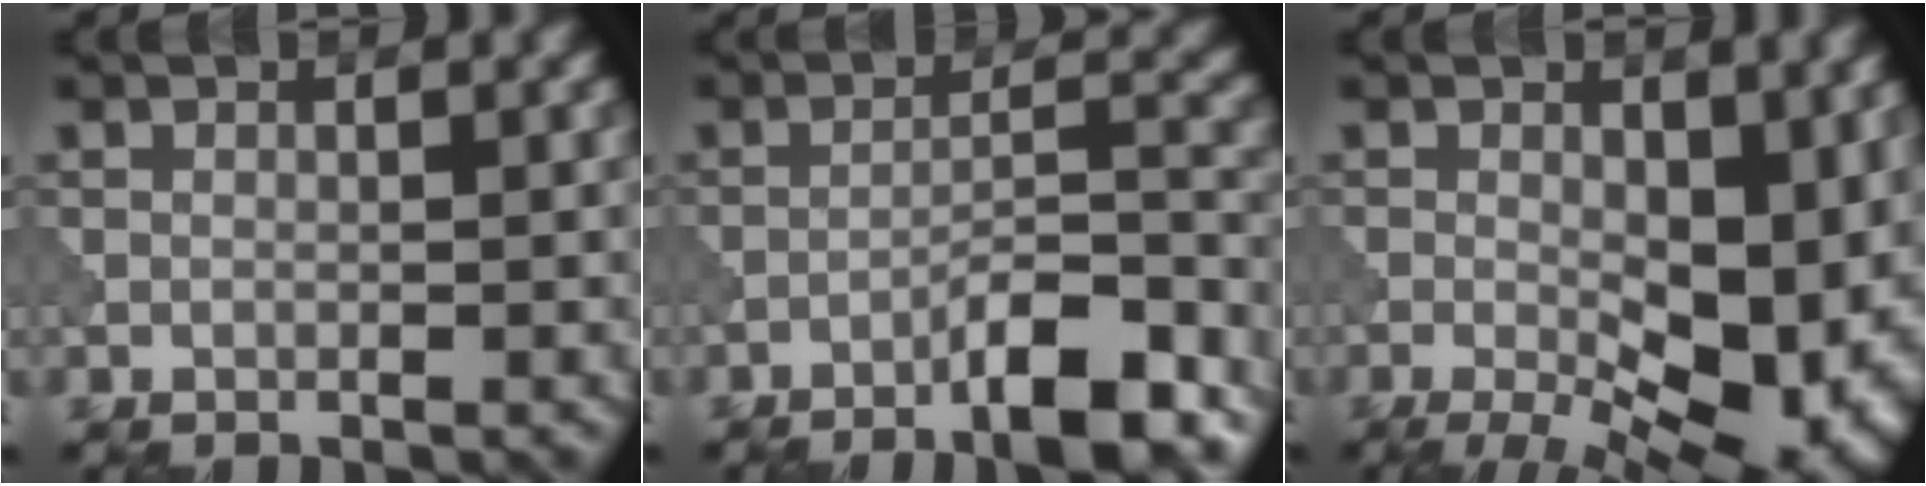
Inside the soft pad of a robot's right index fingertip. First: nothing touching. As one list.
[{"total": 7.6, "force": [-5.2, 1.5, 5.3], "torque": [-0.075, 0.013, -0.083]}, {"total": 13.1, "force": [-1.8, 7.0, 11.0], "torque": [-0.152, -0.018, -0.018]}]